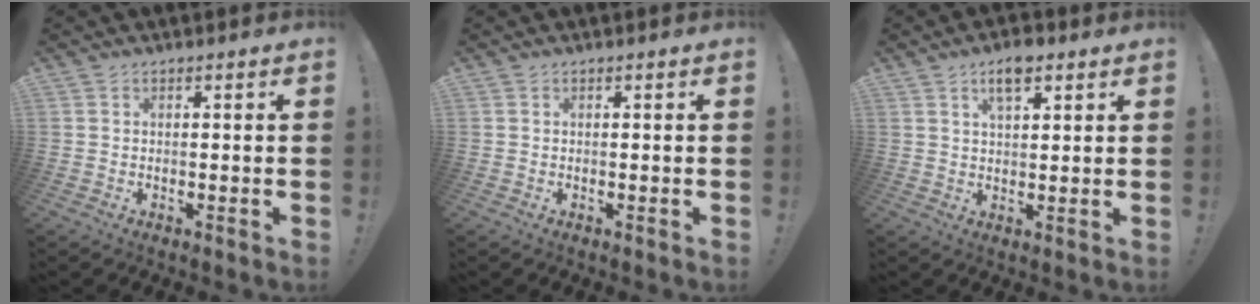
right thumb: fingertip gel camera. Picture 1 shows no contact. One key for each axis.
{"total": 0.0}
{"total": 5.8, "fx": 3.3, "fy": 2.4, "fz": 4.2, "tx": -0.063, "ty": -0.006, "tz": 0.054}